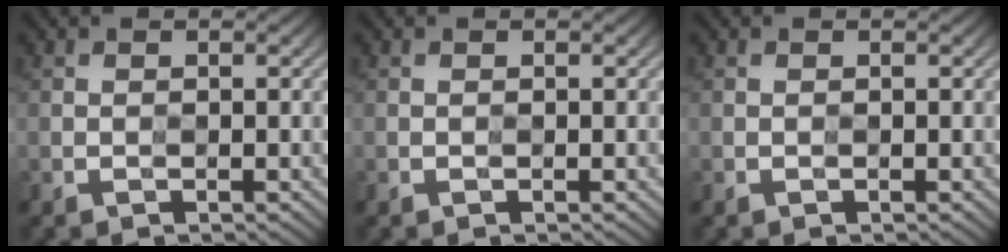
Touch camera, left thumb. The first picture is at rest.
{"total": 0.0}
{"total": 0.0}